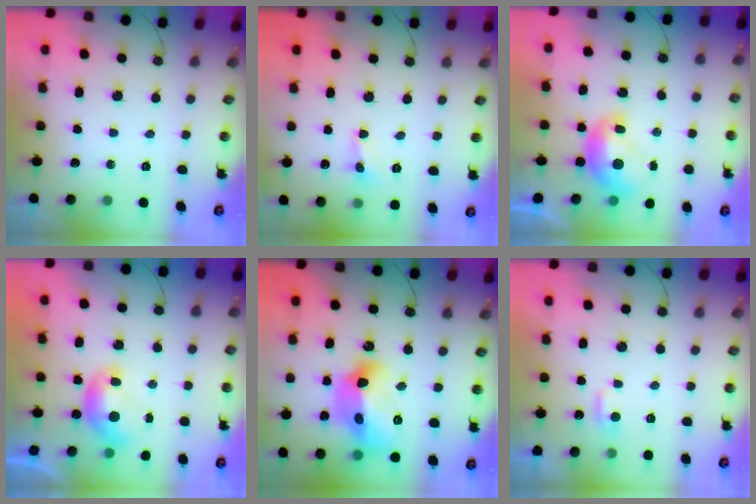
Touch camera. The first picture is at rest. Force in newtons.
{"total": 0.0}
{"total": 1.6, "press": 1.5, "slide": 0.3}
{"total": 0.0}
{"total": 13.1, "press": 13.0, "slide": 1.2}
{"total": 2.2, "press": 2.1, "slide": 0.4}